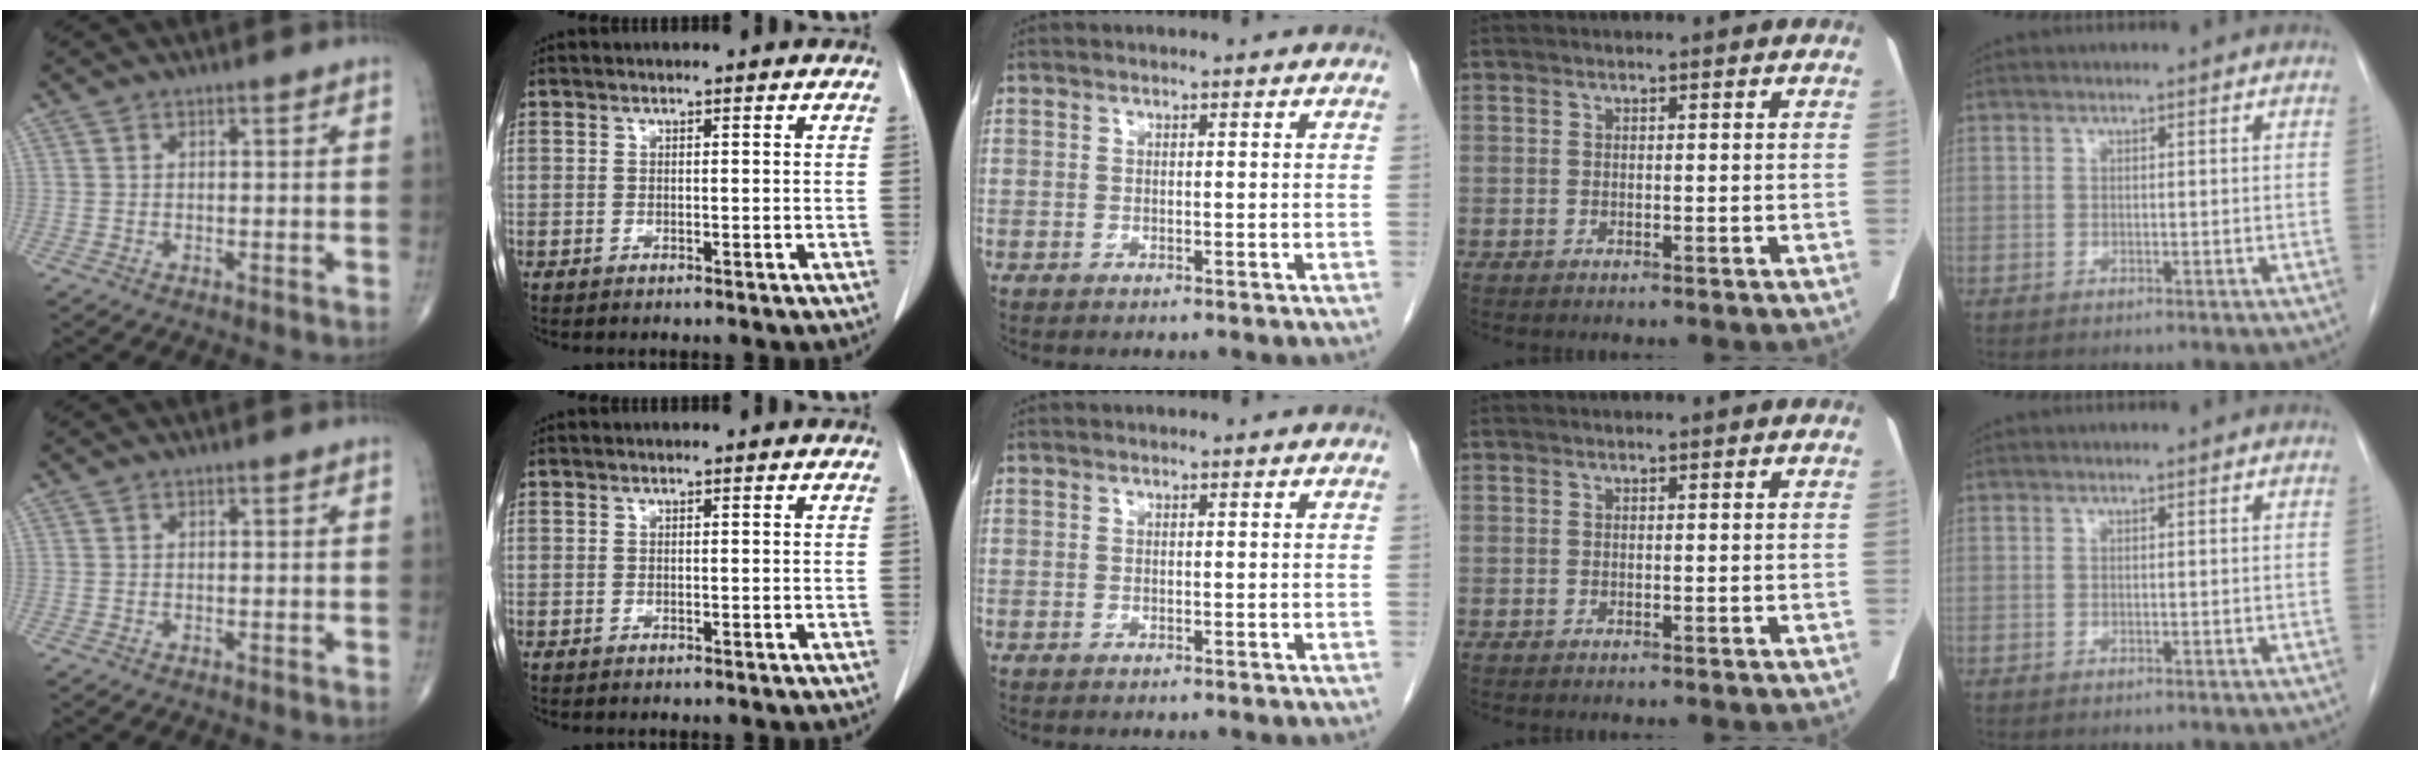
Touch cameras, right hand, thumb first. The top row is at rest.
{}